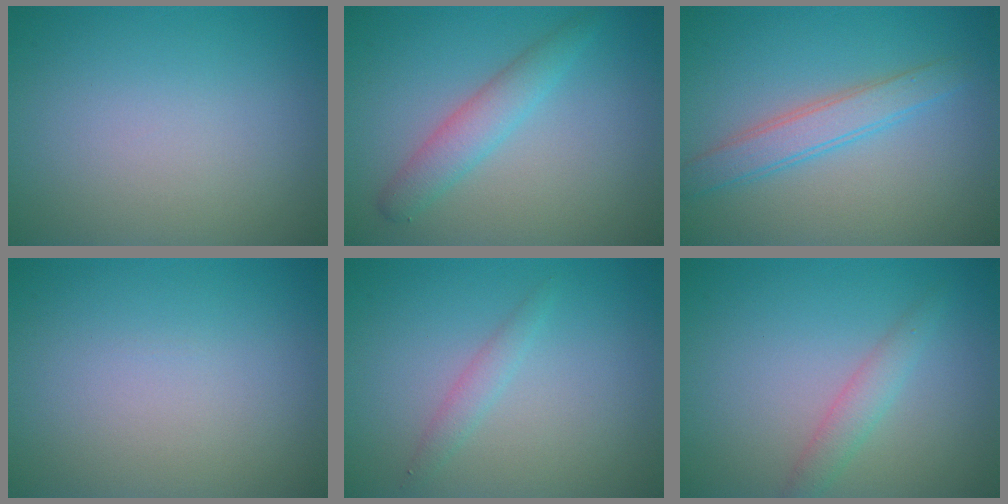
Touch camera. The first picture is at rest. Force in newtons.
{"total": 2.8, "press": 2.8, "slide": 0.1}
{"total": 3.0, "press": 3.0, "slide": 0.0}
{"total": 0.0}
{"total": 1.2, "press": 1.2, "slide": 0.1}
{"total": 1.9, "press": 1.9, "slide": 0.0}